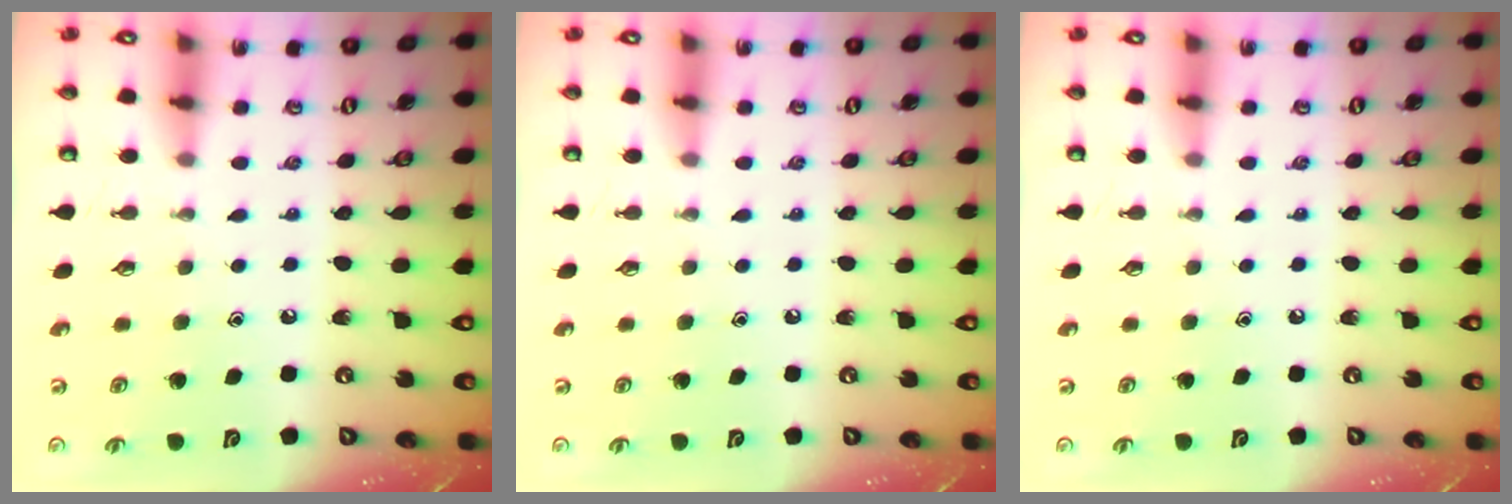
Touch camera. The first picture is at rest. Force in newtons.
{"total": 0.0}
{"total": 0.0}